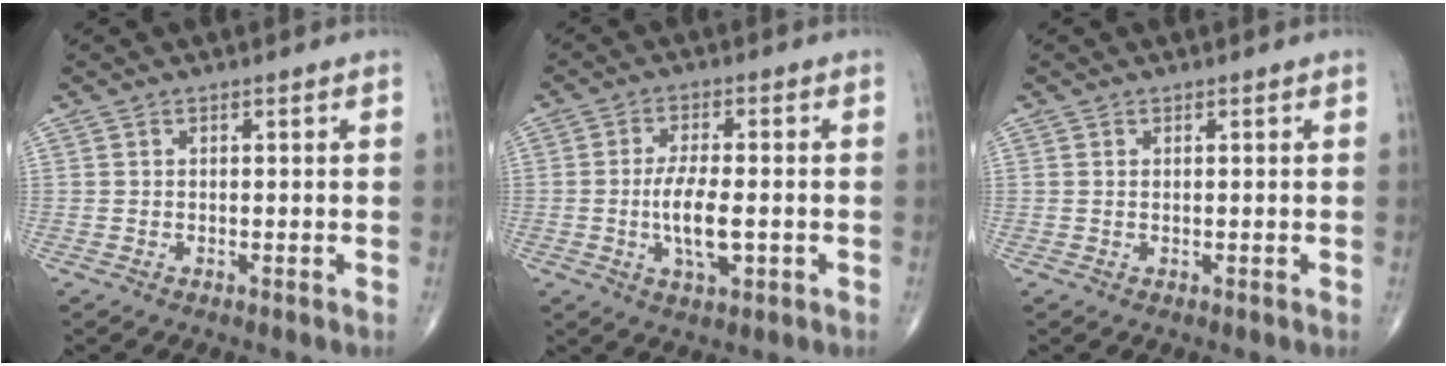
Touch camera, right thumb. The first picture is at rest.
{"total": 7.6, "force": [-1.3, 3.0, 6.9], "torque": [-0.131, -0.003, -0.023]}
{"total": 0.0}